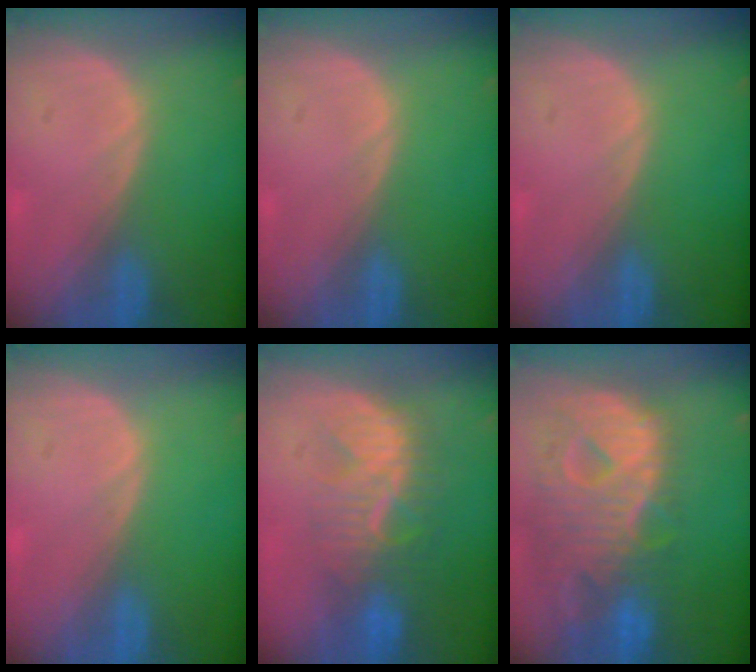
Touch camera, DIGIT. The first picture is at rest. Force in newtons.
{"total": 0.0}
{"total": 0.0}
{"total": 0.0}
{"total": 8.3, "press": 7.9, "slide": 2.5}
{"total": 12.8, "press": 10.8, "slide": 6.8}